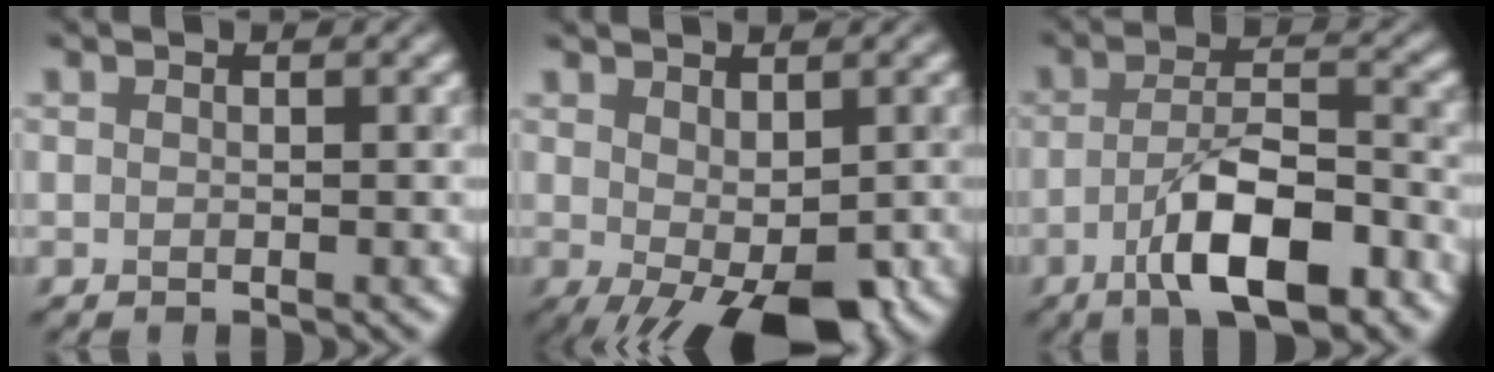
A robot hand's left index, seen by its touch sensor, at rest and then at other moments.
{"total": 6.9, "force": [-2.0, 2.7, 6.0], "torque": [-0.106, -0.012, -0.018]}
{"total": 8.1, "force": [-3.8, 2.6, 6.7], "torque": [-0.114, 0.008, -0.069]}